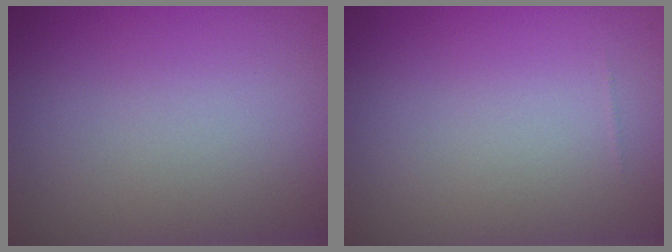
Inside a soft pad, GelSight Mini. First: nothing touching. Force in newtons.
{"total": 0.0}